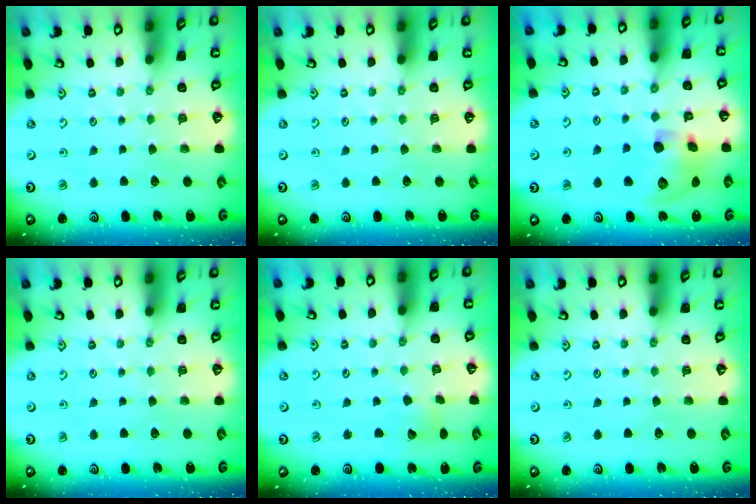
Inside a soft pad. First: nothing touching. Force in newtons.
{"total": 0.0}
{"total": 13.7, "press": 13.5, "slide": 2.0}
{"total": 0.0}
{"total": 3.0, "press": 3.0, "slide": 0.2}
{"total": 0.0}